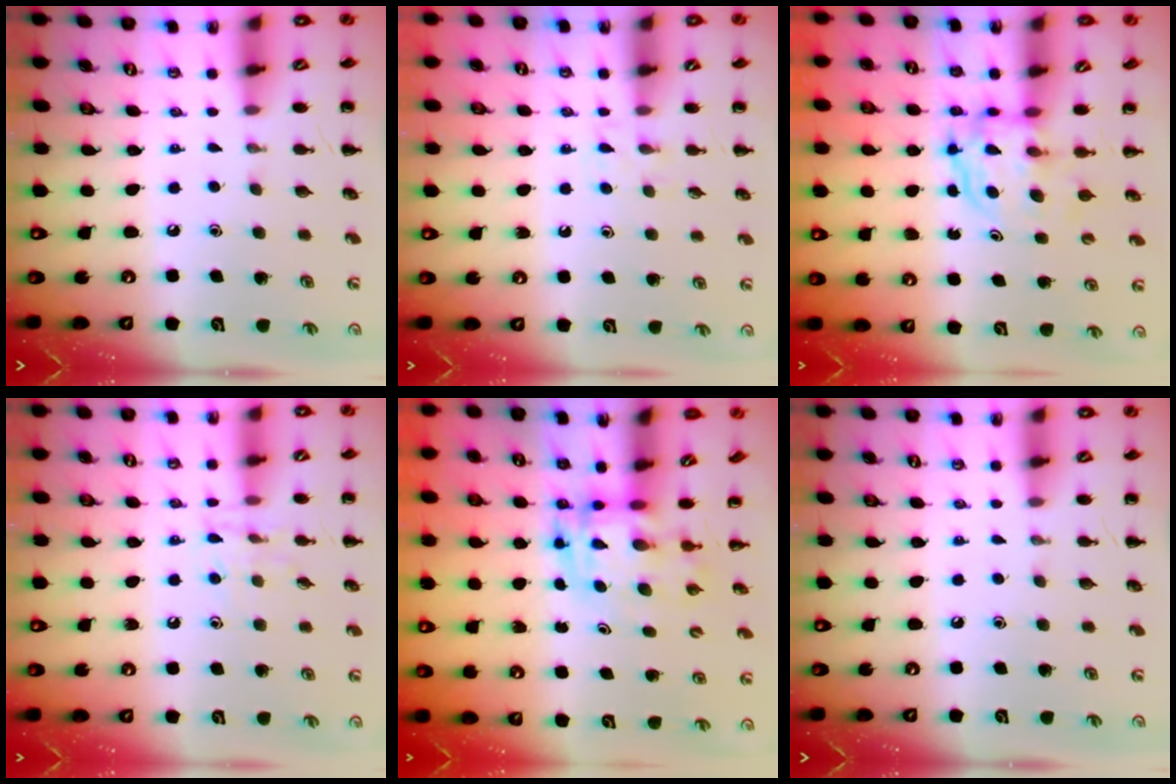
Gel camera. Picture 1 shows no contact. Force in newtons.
{"total": 2.2, "press": 2.0, "slide": 1.0}
{"total": 3.8, "press": 3.8, "slide": 0.3}
{"total": 6.2, "press": 6.1, "slide": 0.8}
{"total": 3.8, "press": 3.7, "slide": 0.7}
{"total": 0.0}